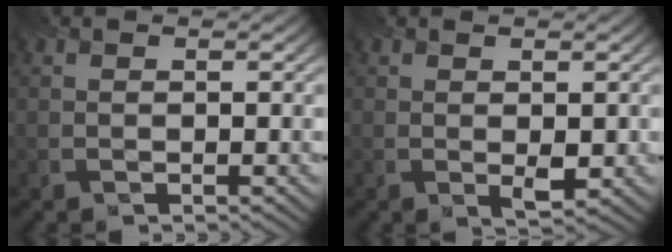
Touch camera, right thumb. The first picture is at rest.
{"total": 1.9, "force": [0.1, 0.9, 1.7], "torque": [-0.030, -0.009, 0.008]}